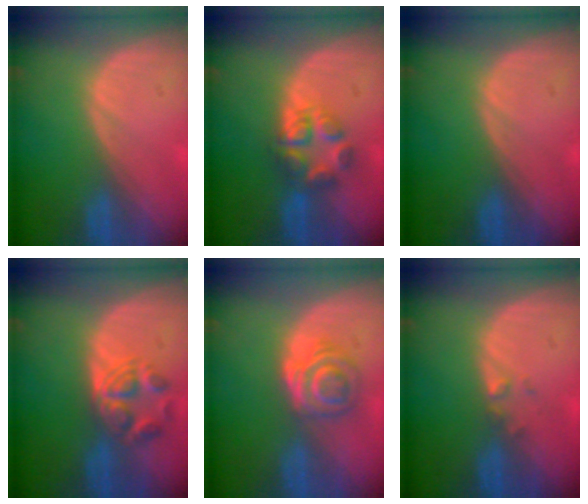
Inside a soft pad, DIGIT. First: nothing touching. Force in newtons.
{"total": 5.8, "press": 5.6, "slide": 1.6}
{"total": 0.0}
{"total": 5.6, "press": 5.0, "slide": 2.7}
{"total": 6.4, "press": 5.3, "slide": 3.6}
{"total": 1.3, "press": 1.0, "slide": 0.8}